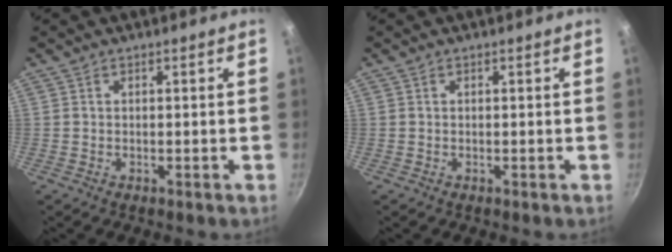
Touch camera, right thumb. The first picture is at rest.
{"total": 0.0}